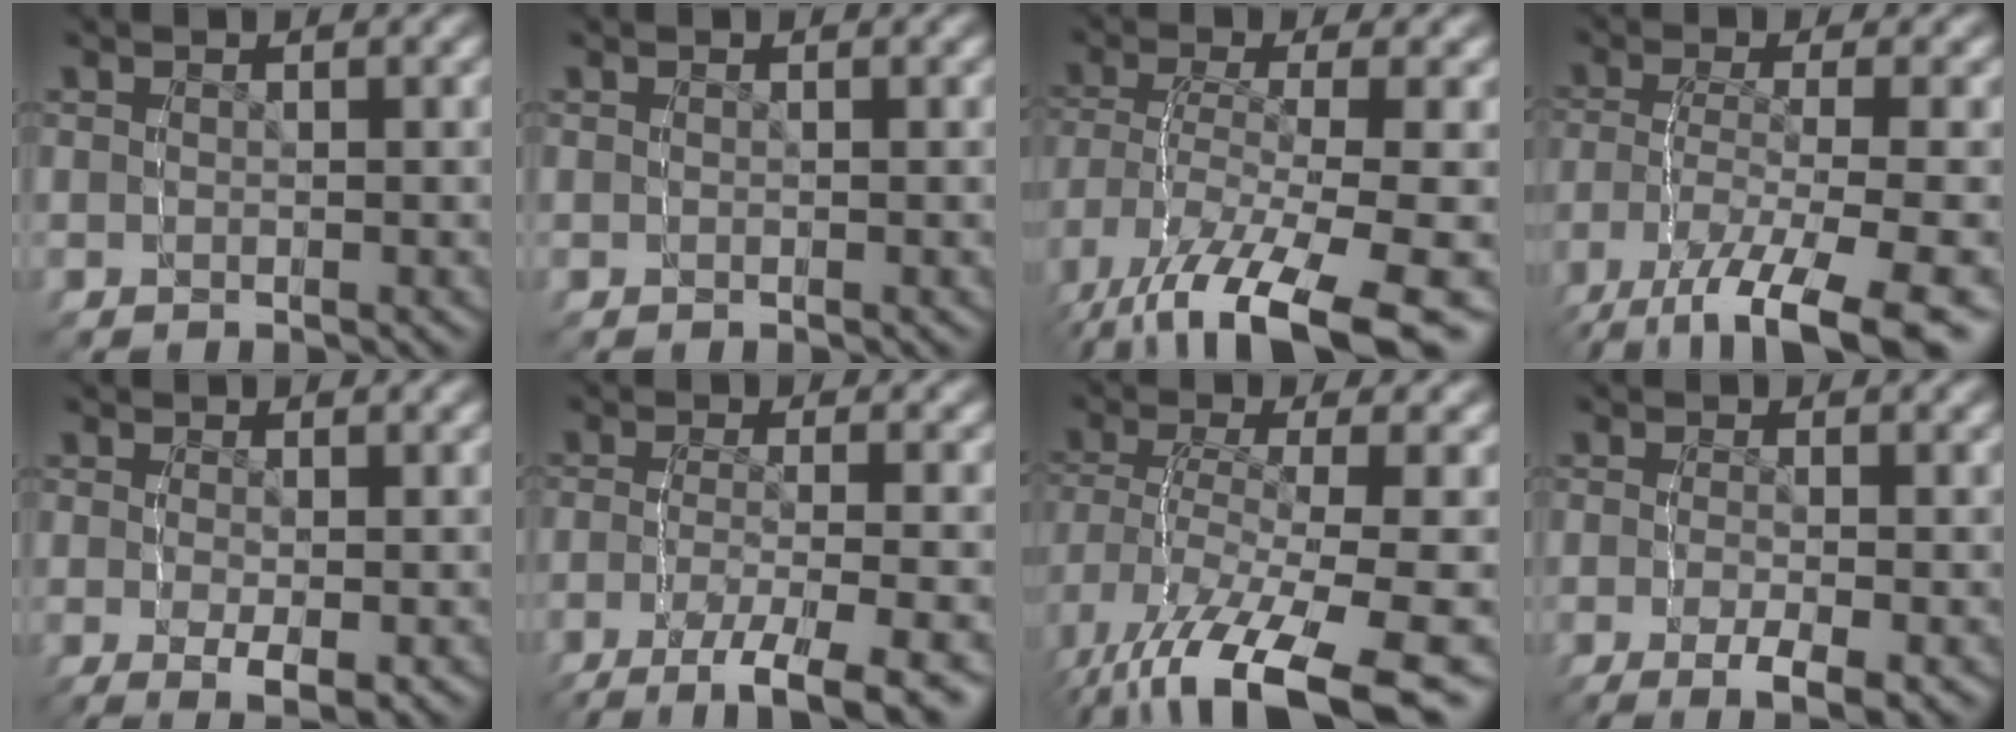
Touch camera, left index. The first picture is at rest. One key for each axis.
{"total": 0.0}
{"total": 4.2, "fx": -1.9, "fy": 2.1, "fz": 3.0, "tx": -0.075, "ty": -0.006, "tz": -0.017}
{"total": 3.3, "fx": -1.8, "fy": 1.1, "fz": 2.5, "tx": -0.058, "ty": 0.000, "tz": -0.018}
{"total": 1.1, "fx": 0.9, "fy": -0.6, "fz": -0.1, "tx": 0.012, "ty": 0.009, "tz": 0.014}
{"total": 2.7, "fx": -2.4, "fy": -1.1, "fz": 0.6, "tx": -0.014, "ty": -0.003, "tz": -0.037}
{"total": 4.8, "fx": -2.1, "fy": 2.5, "fz": 3.6, "tx": -0.085, "ty": -0.009, "tz": -0.017}
{"total": 1.7, "fx": -0.4, "fy": -1.6, "fz": 0.2, "tx": 0.011, "ty": 0.007, "tz": -0.008}